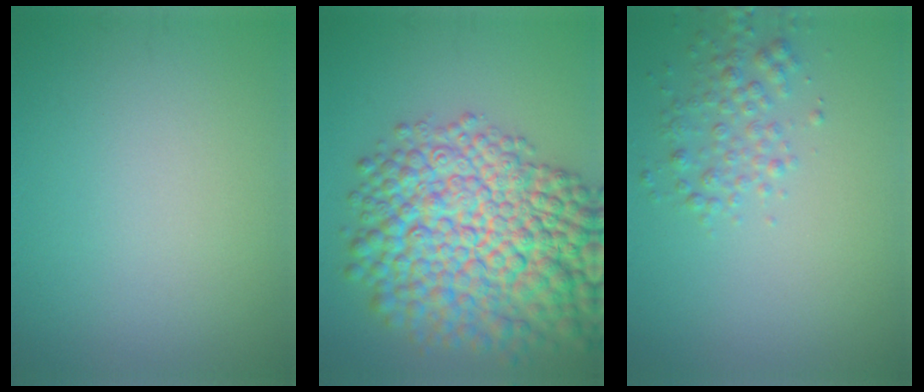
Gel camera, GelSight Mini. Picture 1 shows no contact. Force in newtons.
{"total": 14.1, "press": 14.1, "slide": 0.4}
{"total": 2.5, "press": 2.5, "slide": 0.1}